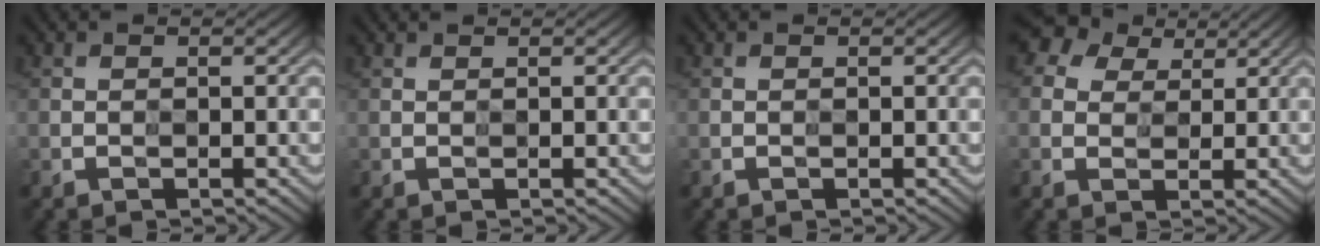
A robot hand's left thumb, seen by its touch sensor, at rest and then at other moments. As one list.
[{"total": 0.6, "force": [0.6, -0.1, -0.1], "torque": [0.003, 0.003, 0.016]}, {"total": 0.0}, {"total": 7.1, "force": [4.6, 4.9, 2.3], "torque": [-0.060, 0.021, 0.080]}]